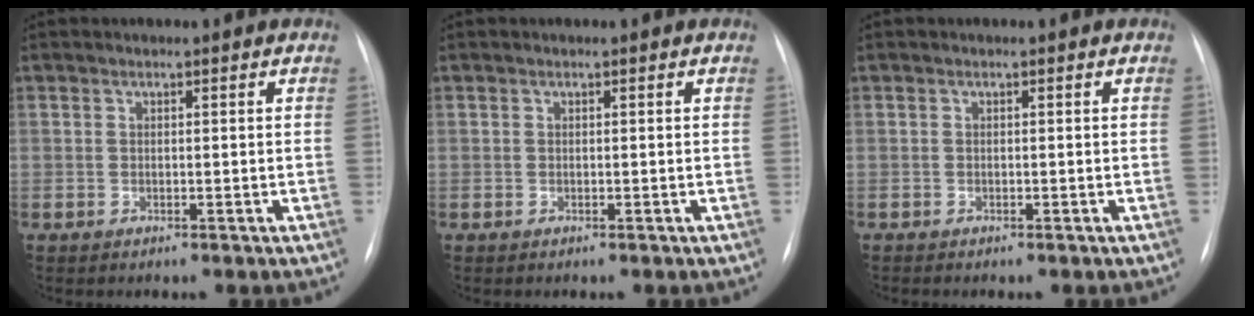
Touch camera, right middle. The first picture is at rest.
{"total": 0.0}
{"total": 0.0}